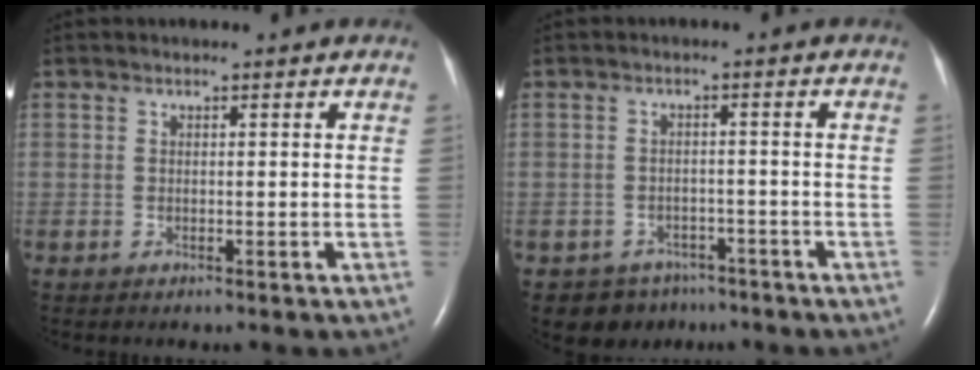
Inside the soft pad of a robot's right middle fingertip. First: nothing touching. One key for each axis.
{"total": 5.3, "fx": -3.9, "fy": 3.6, "fz": 0.1, "tx": 0.004, "ty": 0.011, "tz": -0.052}